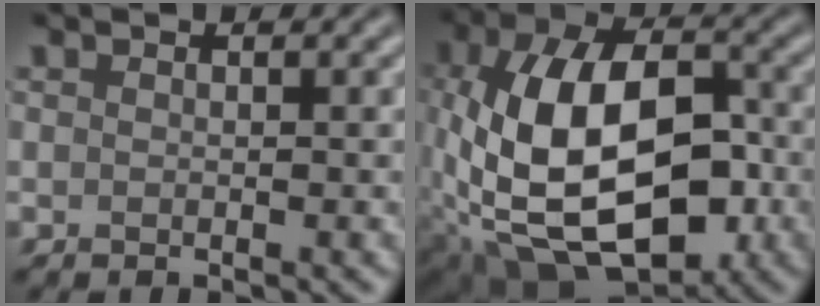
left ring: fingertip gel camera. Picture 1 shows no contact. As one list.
[{"total": 14.9, "force": [-2.6, 8.7, 11.8], "torque": [-0.228, -0.005, -0.048]}]